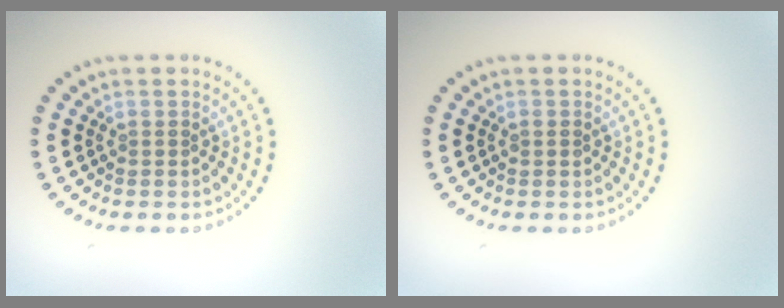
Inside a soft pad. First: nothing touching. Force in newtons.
{"total": 0.5, "press": 0.5, "slide": 0.1}